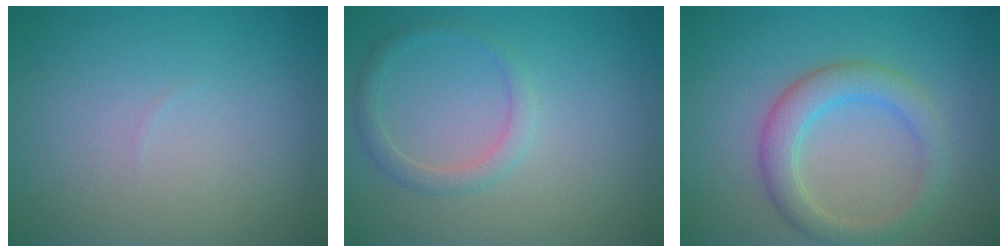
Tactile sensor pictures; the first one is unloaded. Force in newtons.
{"total": 1.7, "press": 1.7, "slide": 0.1}
{"total": 3.6, "press": 3.6, "slide": 0.0}